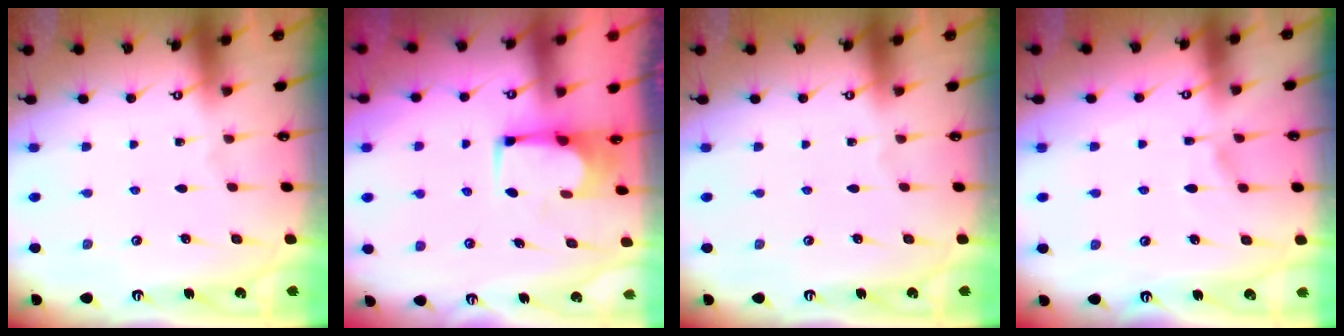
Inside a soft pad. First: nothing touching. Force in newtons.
{"total": 1.8, "press": 1.7, "slide": 0.4}
{"total": 0.0}
{"total": 4.8, "press": 4.7, "slide": 0.5}